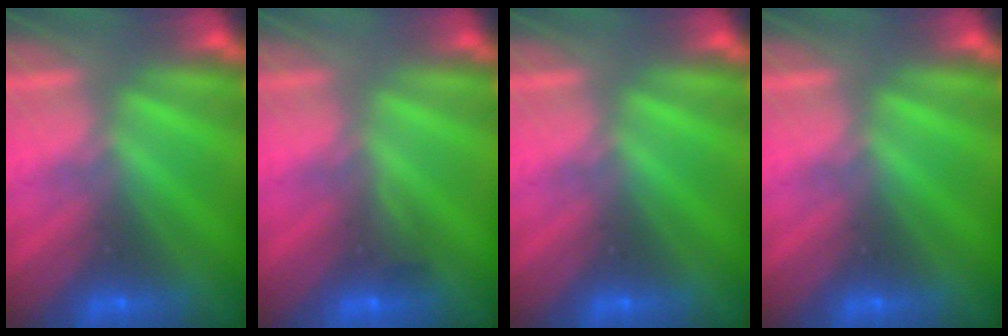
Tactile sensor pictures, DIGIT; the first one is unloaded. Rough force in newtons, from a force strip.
{"total": 2.9}
{"total": 0.0}
{"total": 0.0}